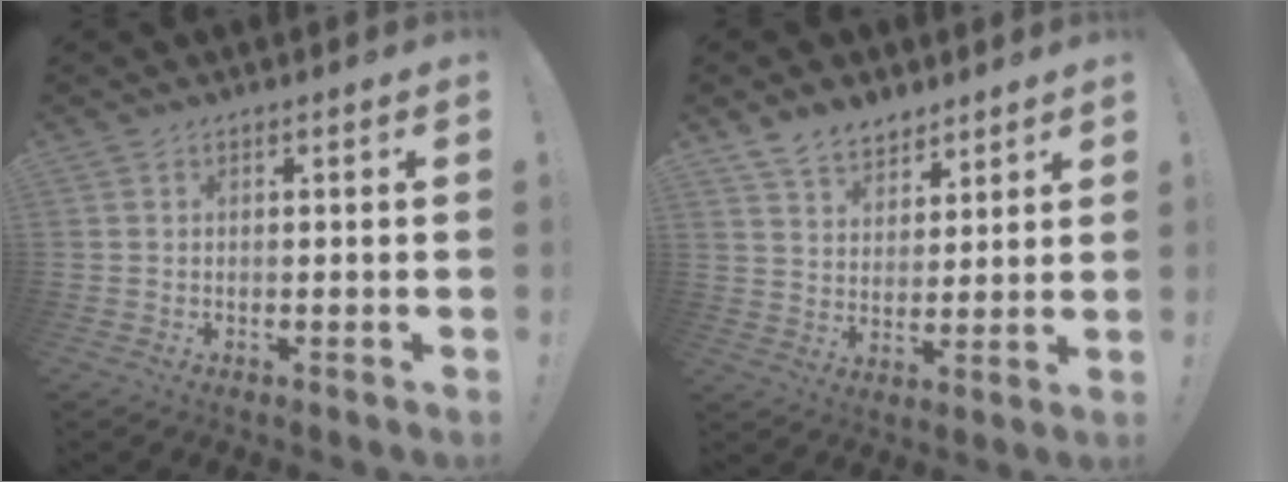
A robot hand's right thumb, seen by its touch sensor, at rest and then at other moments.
{"total": 8.8, "force": [7.0, 5.0, 2.1], "torque": [-0.048, -0.045, 0.139]}